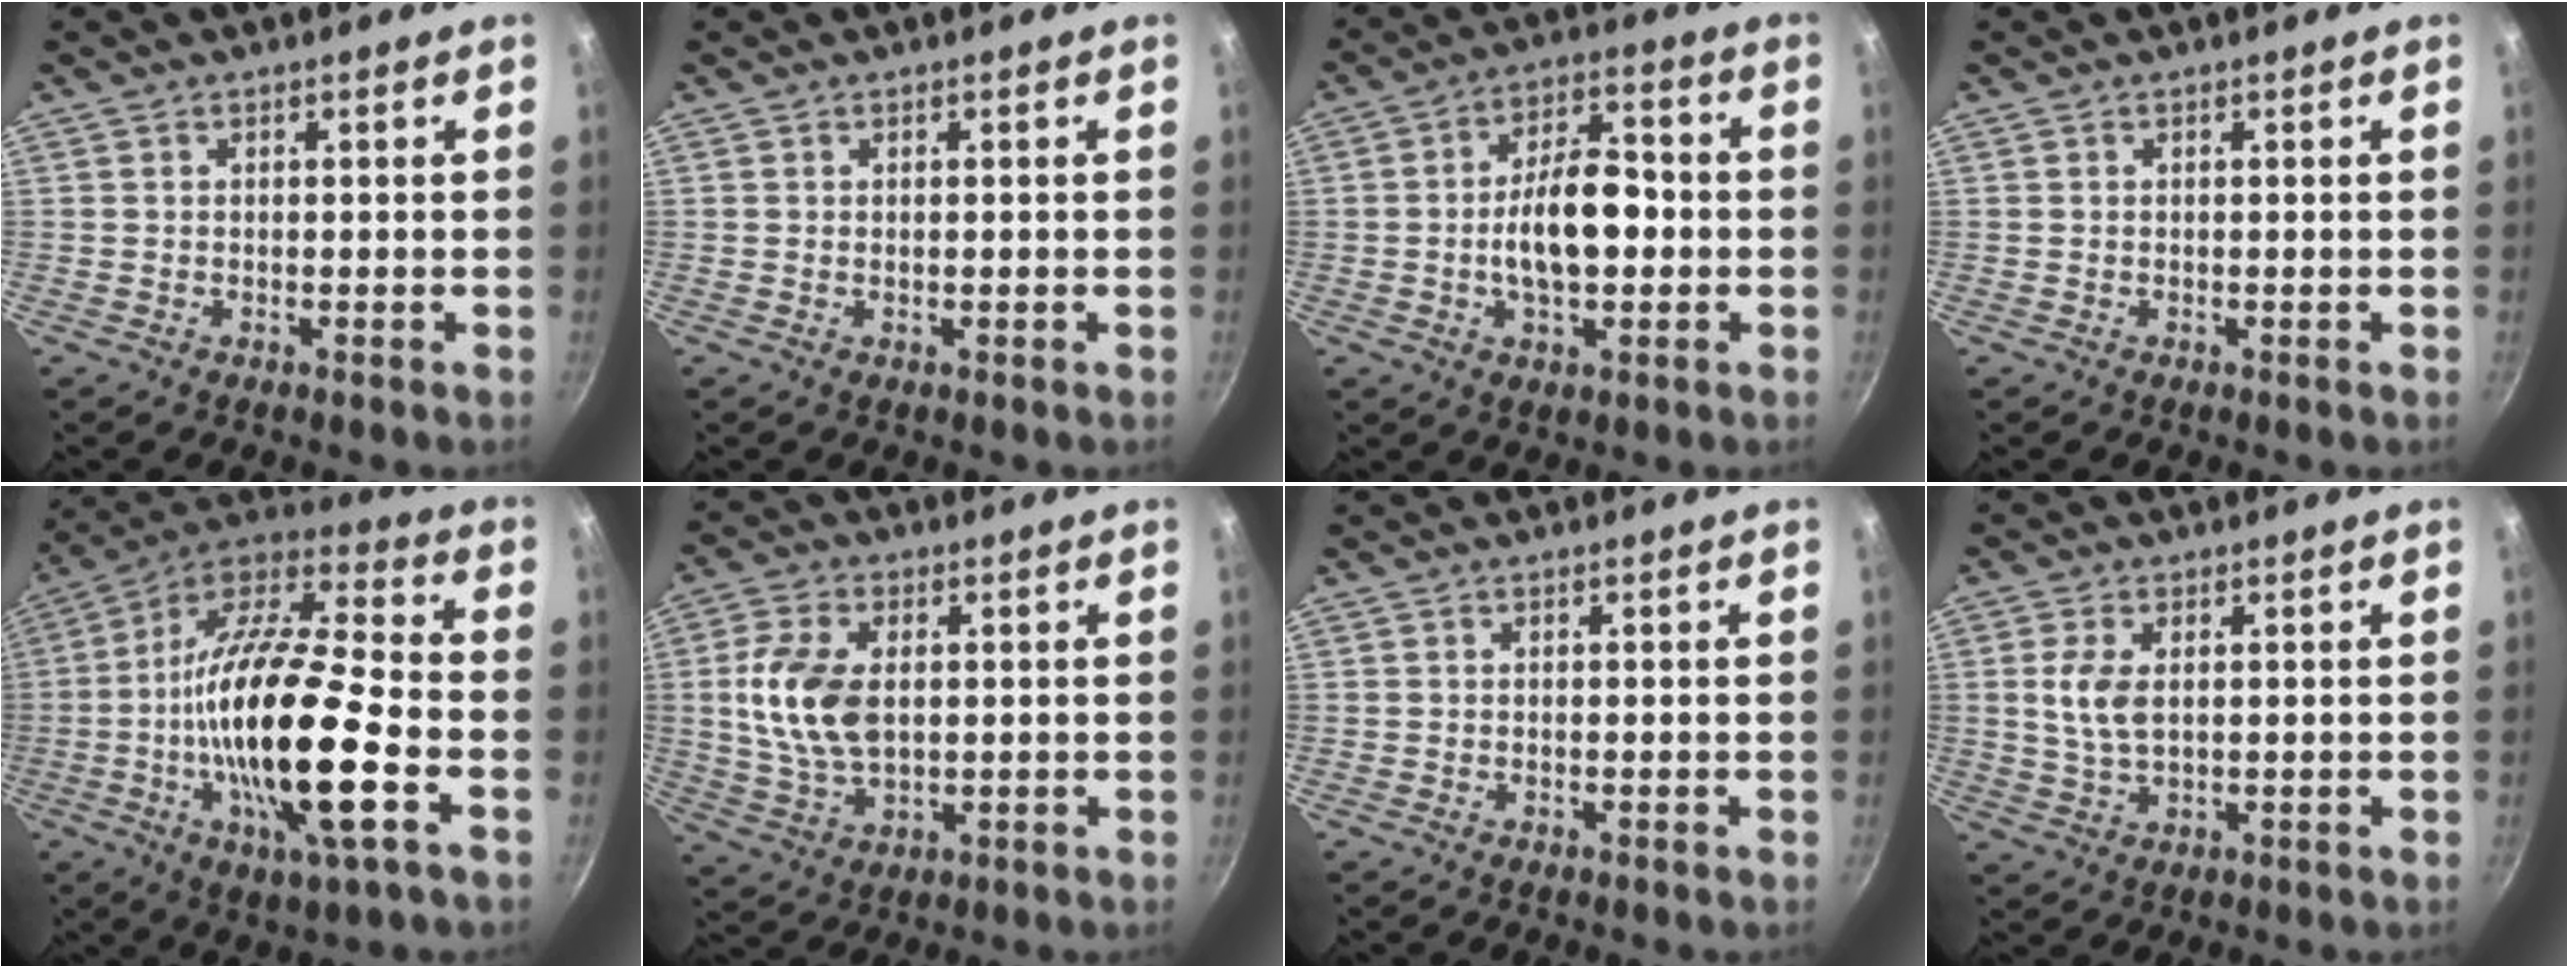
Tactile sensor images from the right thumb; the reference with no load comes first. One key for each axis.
{"total": 0.0}
{"total": 11.8, "fx": -1.4, "fy": 6.4, "fz": 9.9, "tx": -0.141, "ty": 0.030, "tz": -0.028}
{"total": 0.0}
{"total": 24.8, "fx": -5.8, "fy": 6.6, "fz": 23.2, "tx": -0.421, "ty": 0.021, "tz": -0.119}
{"total": 11.9, "fx": 1.2, "fy": 7.1, "fz": 9.4, "tx": -0.177, "ty": -0.004, "tz": 0.024}
{"total": 0.0}
{"total": 5.6, "fx": 1.0, "fy": 3.1, "fz": 4.6, "tx": -0.094, "ty": -0.002, "tz": 0.021}